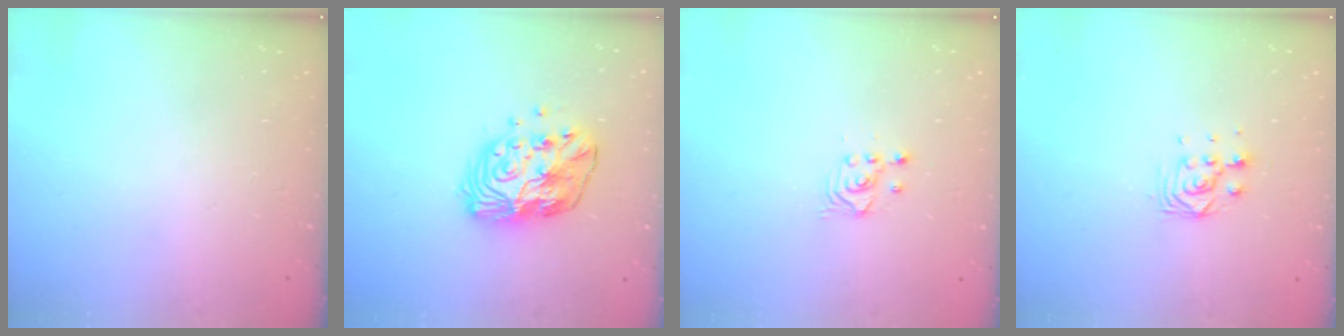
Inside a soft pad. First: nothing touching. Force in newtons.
{"total": 13.5, "press": 13.5, "slide": 1.0}
{"total": 2.4, "press": 2.3, "slide": 0.2}
{"total": 5.5, "press": 5.4, "slide": 0.7}